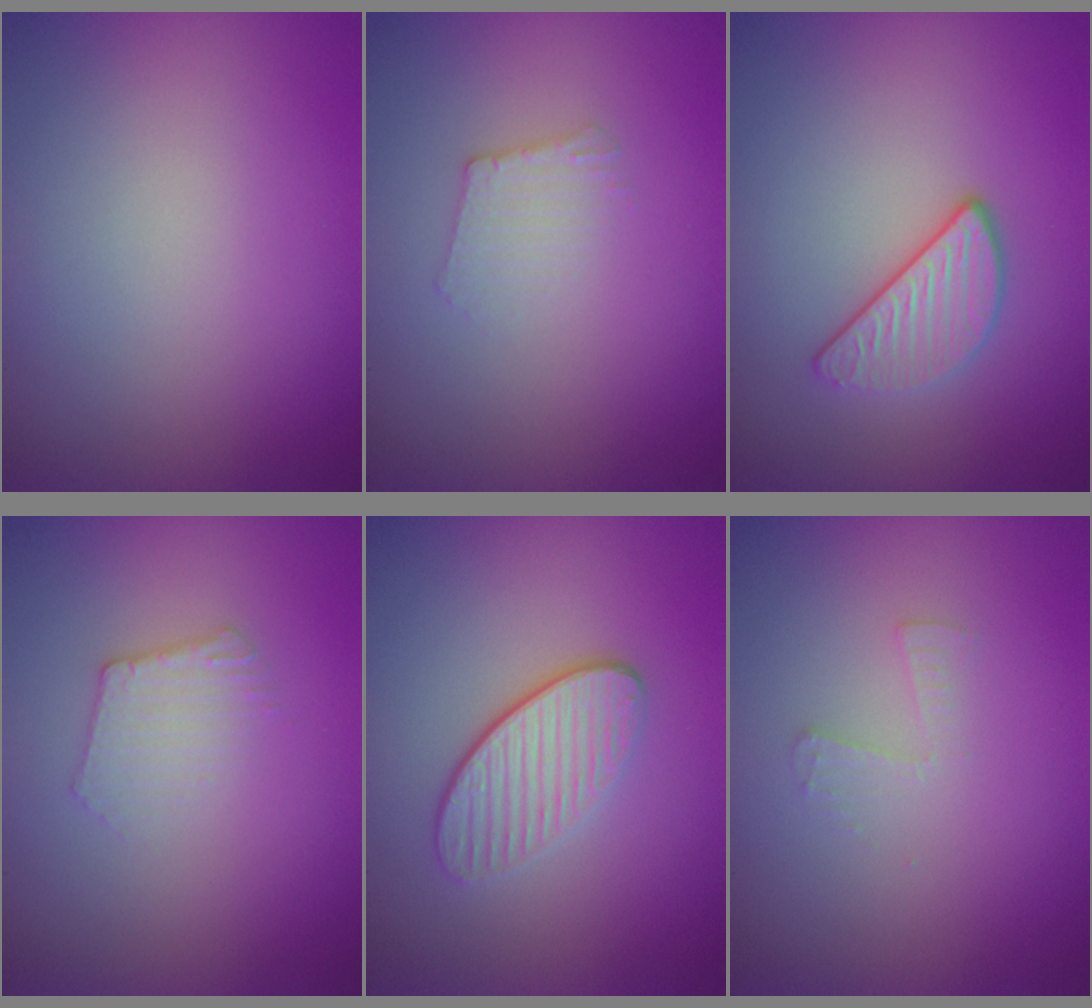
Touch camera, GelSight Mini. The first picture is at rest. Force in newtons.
{"total": 1.7, "press": 1.7, "slide": 0.2}
{"total": 3.0, "press": 2.6, "slide": 1.3}
{"total": 2.1, "press": 2.0, "slide": 0.4}
{"total": 3.6, "press": 3.0, "slide": 2.0}
{"total": 1.0, "press": 1.0, "slide": 0.0}